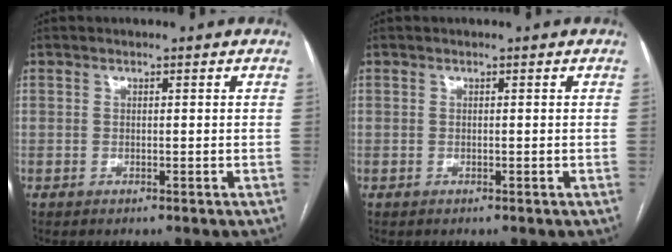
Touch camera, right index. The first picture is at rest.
{"total": 0.0}